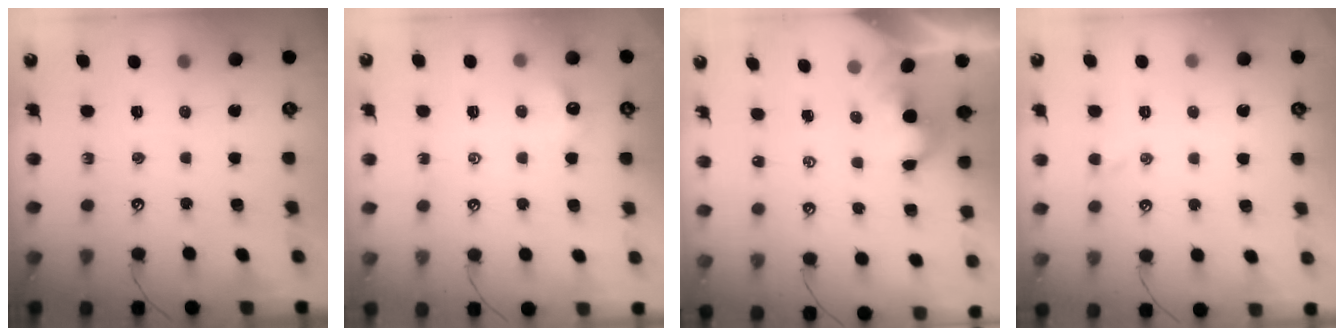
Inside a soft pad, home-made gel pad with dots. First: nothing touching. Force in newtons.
{"total": 2.8, "press": 2.7, "slide": 0.6}
{"total": 2.3, "press": 2.3, "slide": 0.2}
{"total": 1.3, "press": 1.2, "slide": 0.4}